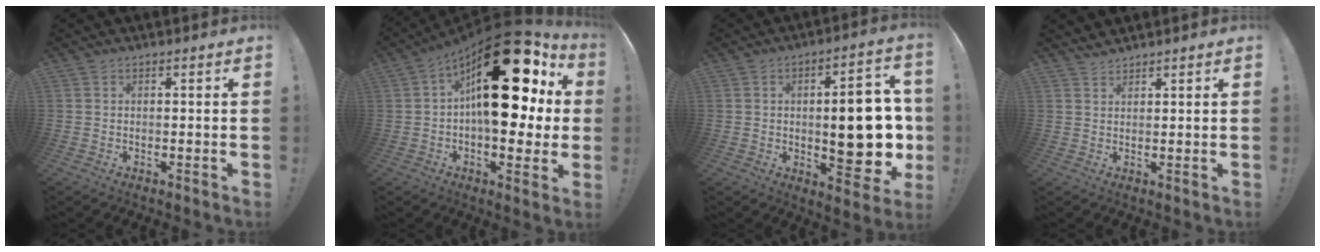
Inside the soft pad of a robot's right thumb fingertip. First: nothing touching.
{"total": 29.3, "force": [7.7, 13.9, 24.6], "torque": [-0.362, -0.039, 0.142]}
{"total": 16.0, "force": [-0.3, 6.1, 14.8], "torque": [-0.180, -0.002, -0.002]}
{"total": 2.4, "force": [2.3, 0.5, 0.3], "torque": [-0.008, -0.013, 0.044]}